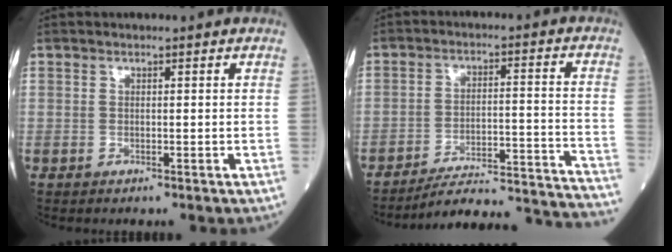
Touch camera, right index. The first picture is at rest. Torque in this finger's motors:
{"motor_torque": [-0.43, -0.43, -0.03, -0.01]}